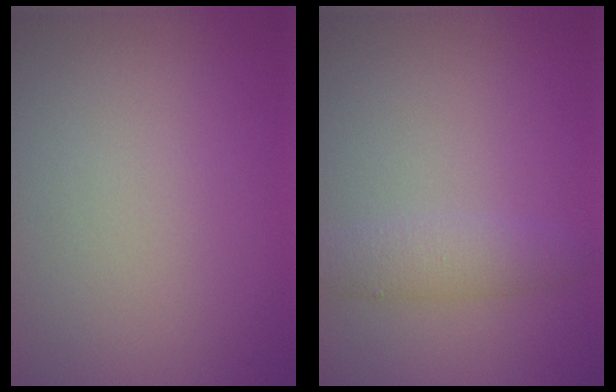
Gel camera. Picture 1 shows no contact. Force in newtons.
{"total": 2.4, "press": 2.4, "slide": 0.2}